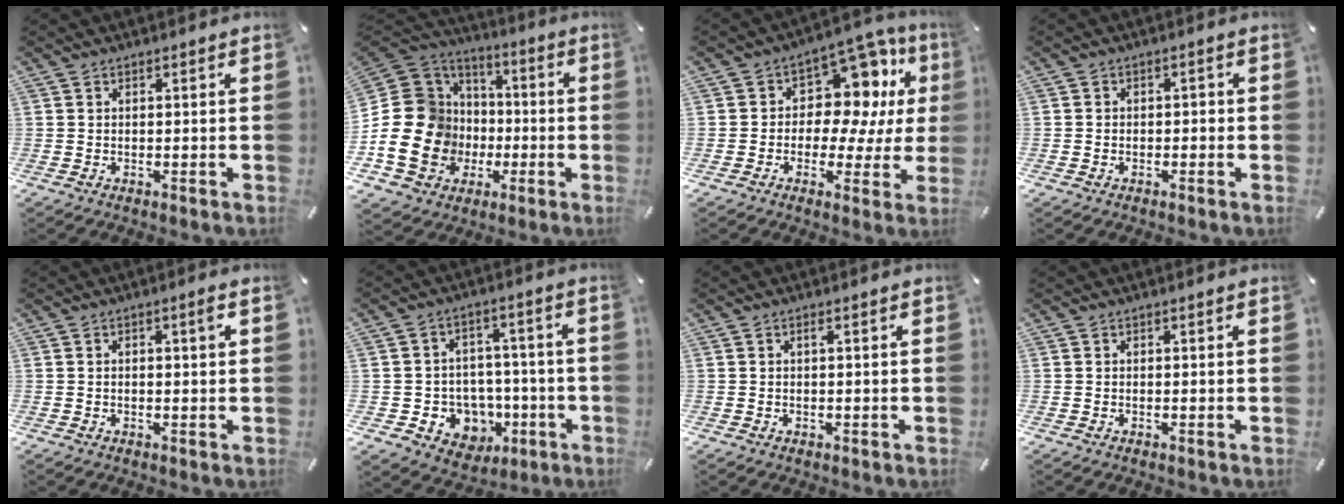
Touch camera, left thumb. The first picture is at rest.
{"total": 21.3, "force": [-4.6, 18.7, 9.1], "torque": [-0.183, 0.014, -0.054]}
{"total": 12.5, "force": [4.9, 8.6, 7.7], "torque": [-0.103, -0.043, 0.092]}
{"total": 1.4, "force": [-0.9, 1.0, 0.3], "torque": [-0.008, 0.006, -0.021]}
{"total": 2.0, "force": [0.3, 0.4, 1.9], "torque": [-0.027, 0.001, 0.002]}
{"total": 9.8, "force": [-1.8, 9.3, 2.5], "torque": [-0.041, 0.009, -0.016]}
{"total": 0.9, "force": [0.1, 0.2, 0.9], "torque": [-0.017, 0.000, 0.001]}
{"total": 0.0}